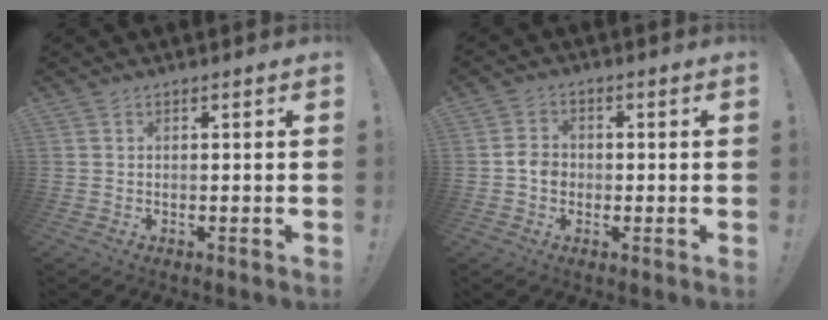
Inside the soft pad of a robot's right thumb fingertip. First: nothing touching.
{"total": 4.9, "force": [-1.3, 4.1, 2.5], "torque": [-0.028, 0.008, -0.023]}